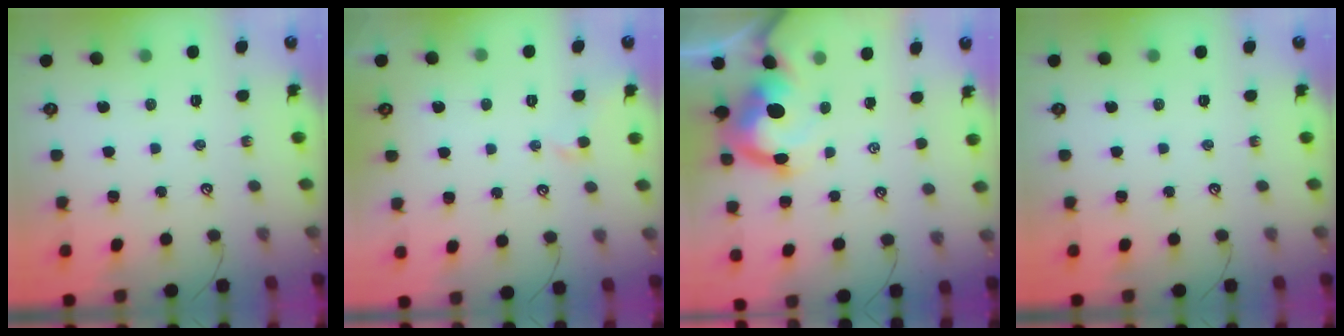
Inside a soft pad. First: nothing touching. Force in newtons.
{"total": 0.8, "press": 0.7, "slide": 0.5}
{"total": 8.1, "press": 8.0, "slide": 1.4}
{"total": 0.0}